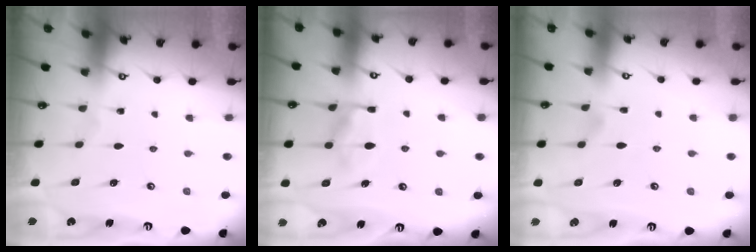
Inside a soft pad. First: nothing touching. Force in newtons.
{"total": 10.4, "press": 10.4, "slide": 1.1}
{"total": 1.2, "press": 0.4, "slide": 1.1}